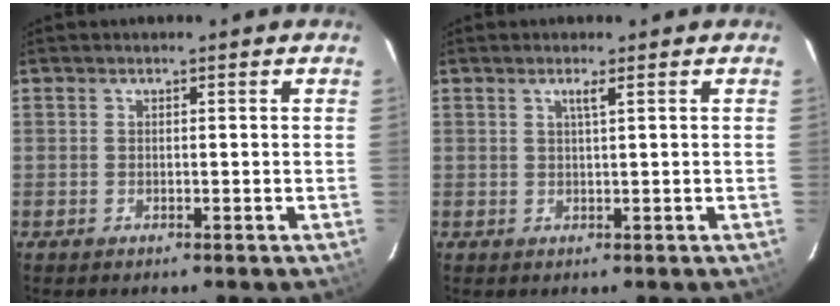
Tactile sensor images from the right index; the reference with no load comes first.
{"total": 1.3, "force": [0.6, -0.3, 1.1], "torque": [-0.020, 0.000, 0.011]}